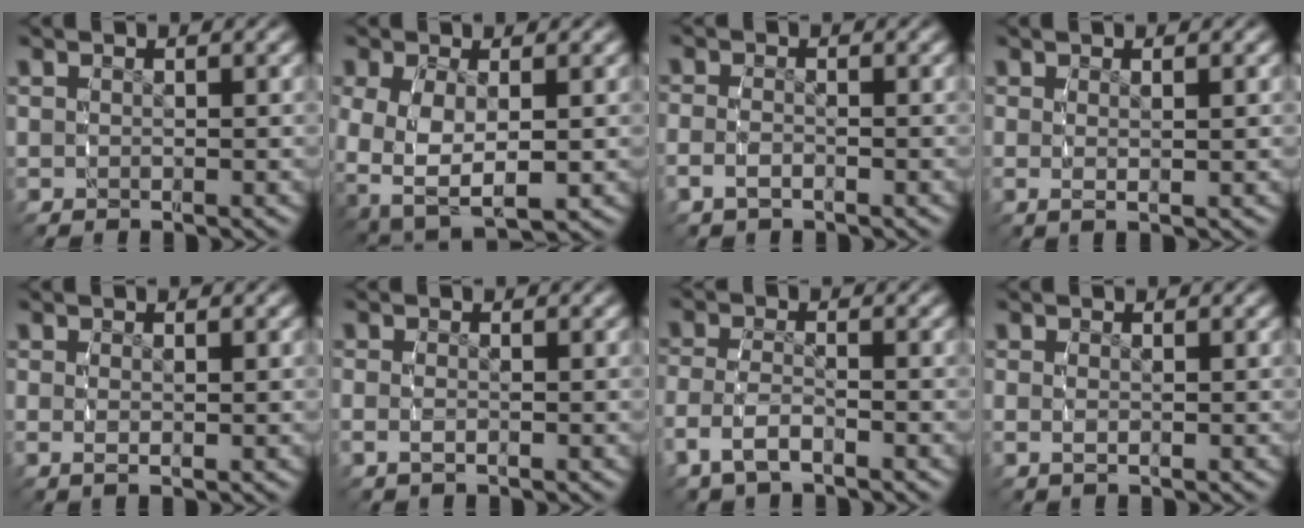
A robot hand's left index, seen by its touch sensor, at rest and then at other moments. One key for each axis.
{"total": 8.6, "fx": -2.6, "fy": 6.2, "fz": 5.4, "tx": -0.133, "ty": -0.053, "tz": -0.019}
{"total": 1.9, "fx": -1.1, "fy": 0.9, "fz": 1.2, "tx": -0.032, "ty": -0.008, "tz": -0.015}
{"total": 1.6, "fx": -0.1, "fy": -1.4, "fz": 0.9, "tx": -0.012, "ty": -0.019, "tz": 0.014}
{"total": 1.1, "fx": -0.2, "fy": 0.2, "fz": 1.1, "tx": -0.026, "ty": -0.009, "tz": 0.004}
{"total": 1.3, "fx": -0.7, "fy": 0.5, "fz": 1.1, "tx": -0.027, "ty": -0.009, "tz": -0.007}
{"total": 3.3, "fx": -1.8, "fy": 1.7, "fz": 2.1, "tx": -0.055, "ty": -0.017, "tz": -0.023}
{"total": 1.0, "fx": -0.3, "fy": 0.4, "fz": 0.9, "tx": -0.022, "ty": -0.010, "tz": 0.002}